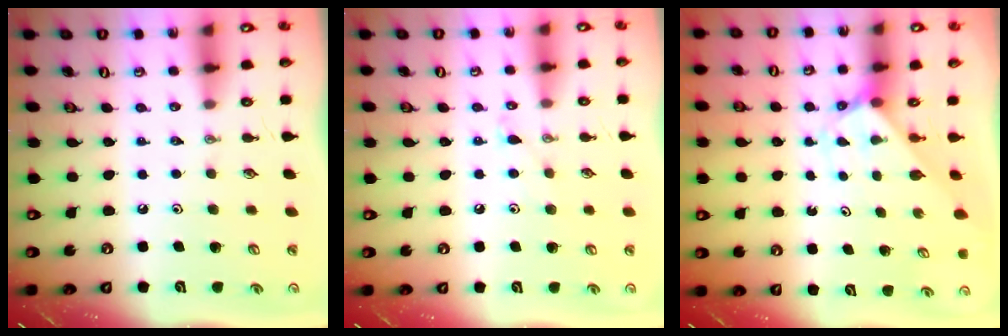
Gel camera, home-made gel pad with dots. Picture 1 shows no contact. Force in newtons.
{"total": 6.4, "press": 6.4, "slide": 0.7}
{"total": 2.2, "press": 2.2, "slide": 0.2}